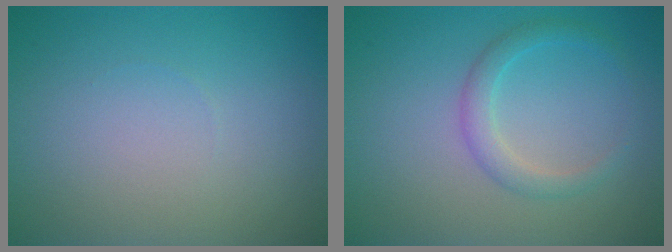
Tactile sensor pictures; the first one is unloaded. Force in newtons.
{"total": 2.1, "press": 2.1, "slide": 0.1}